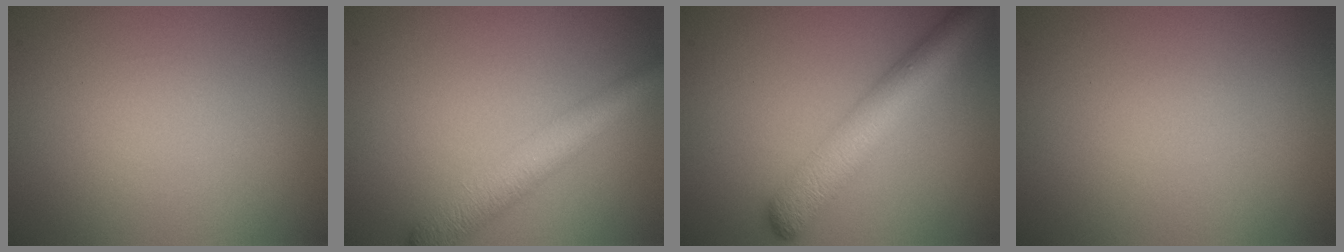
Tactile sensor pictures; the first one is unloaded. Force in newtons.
{"total": 4.9, "press": 4.9, "slide": 0.2}
{"total": 5.6, "press": 5.6, "slide": 0.1}
{"total": 0.0}